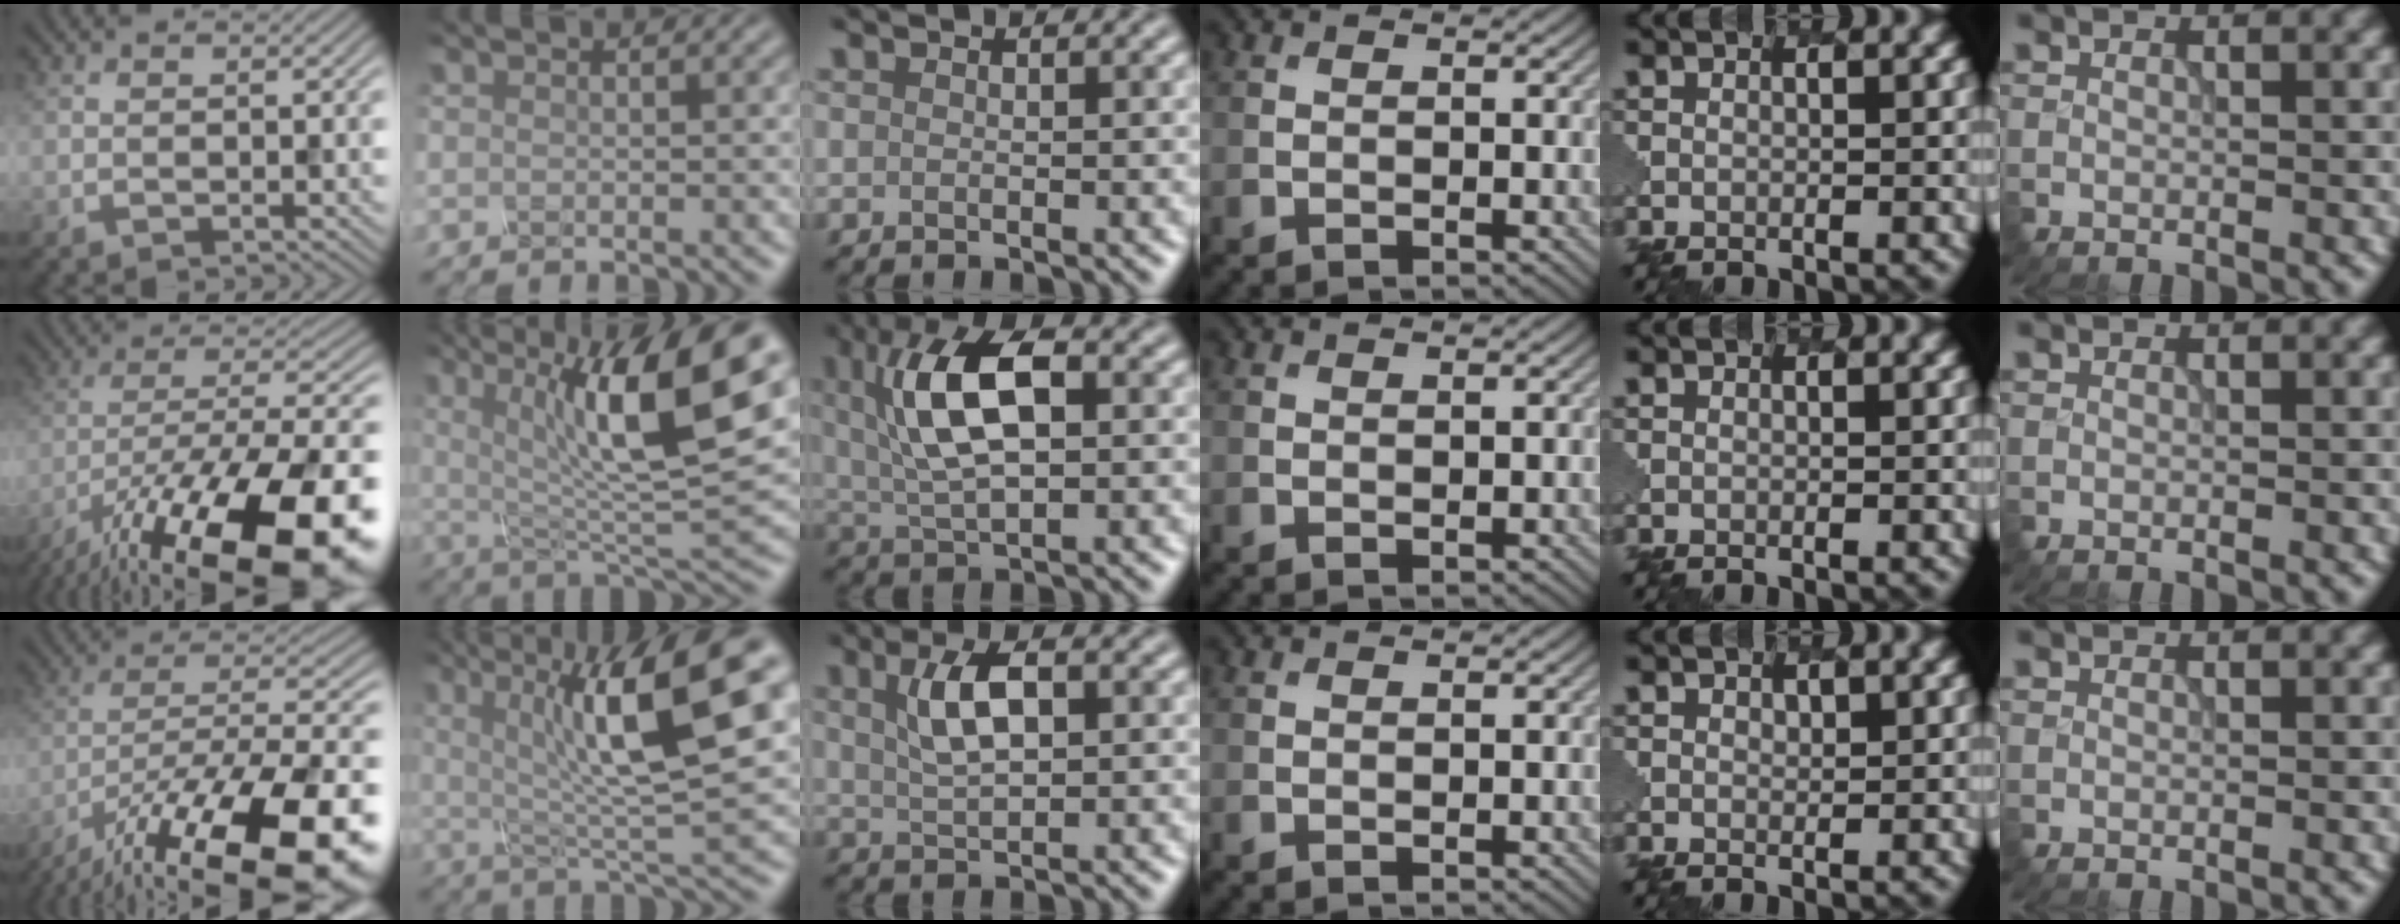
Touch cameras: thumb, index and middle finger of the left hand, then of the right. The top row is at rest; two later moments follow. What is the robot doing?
{"motion": "screw", "object": "spray bottle"}